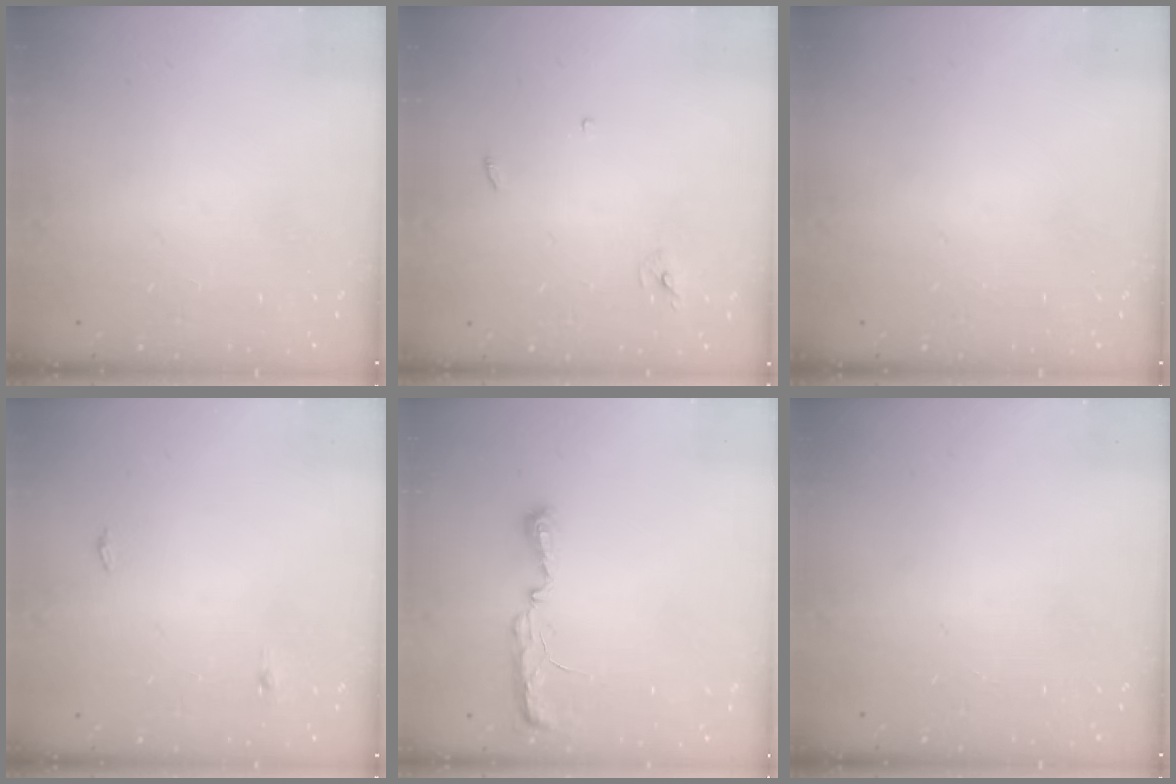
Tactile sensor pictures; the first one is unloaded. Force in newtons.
{"total": 2.4, "press": 2.4, "slide": 0.1}
{"total": 0.0}
{"total": 7.6, "press": 3.3, "slide": 6.8}
{"total": 5.4, "press": 5.3, "slide": 0.7}
{"total": 0.0}